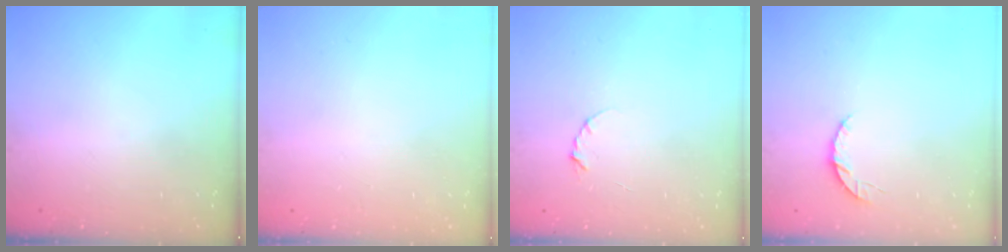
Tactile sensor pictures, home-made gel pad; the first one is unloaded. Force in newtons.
{"total": 2.7, "press": 2.7, "slide": 0.2}
{"total": 2.3, "press": 2.3, "slide": 0.4}
{"total": 3.6, "press": 3.5, "slide": 0.4}